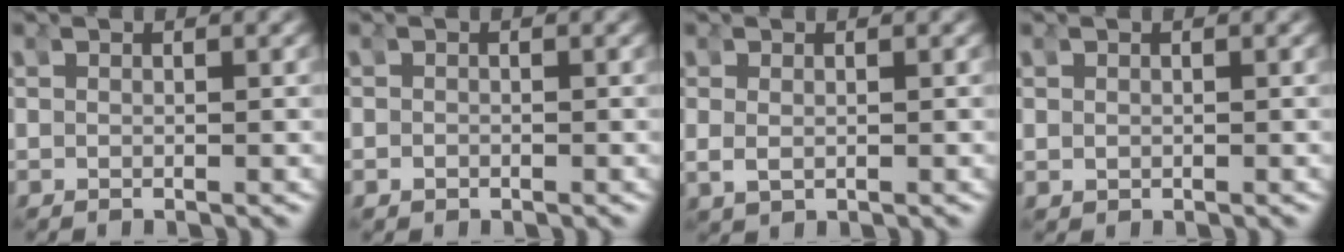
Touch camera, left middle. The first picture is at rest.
{"total": 1.1, "force": [0.7, 0.9, 0.1], "torque": [-0.006, -0.003, 0.013]}
{"total": 1.7, "force": [0.6, -1.4, -0.6], "torque": [0.010, 0.007, 0.013]}
{"total": 0.6, "force": [0.4, 0.0, -0.5], "torque": [0.013, 0.001, 0.010]}